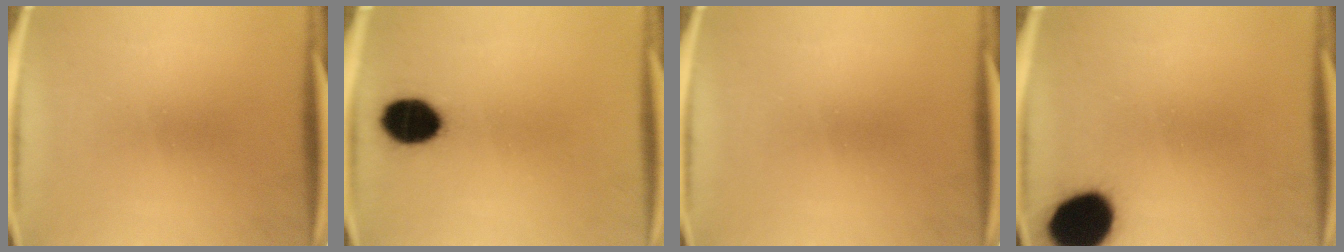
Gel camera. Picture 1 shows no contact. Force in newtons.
{"total": 10.4}
{"total": 0.0}
{"total": 15.1}